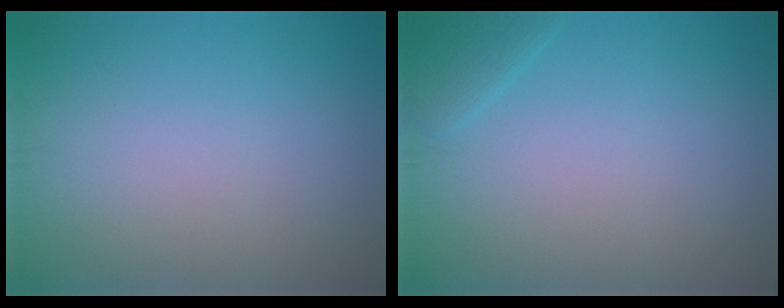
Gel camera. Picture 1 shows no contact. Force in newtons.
{"total": 1.3, "press": 1.3, "slide": 0.1}